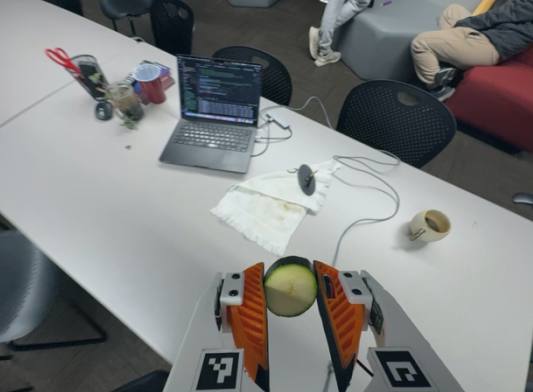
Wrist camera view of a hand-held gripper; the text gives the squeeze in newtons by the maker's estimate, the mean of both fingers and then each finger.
{"total": 10.4, "left": 10.7, "right": 10.0}